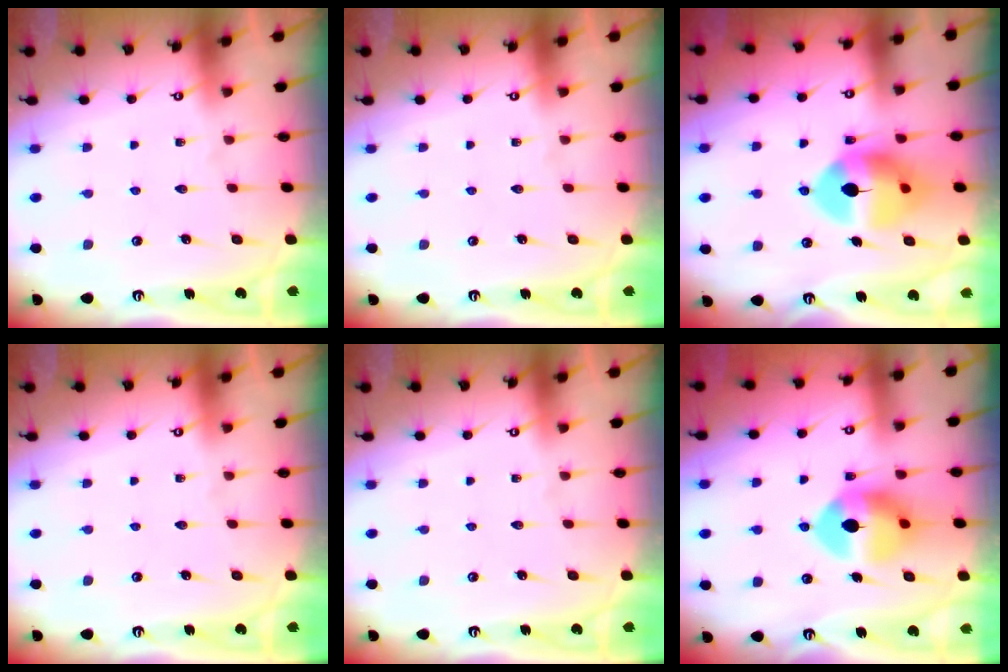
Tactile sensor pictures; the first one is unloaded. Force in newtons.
{"total": 0.0}
{"total": 12.2, "press": 12.1, "slide": 2.0}
{"total": 0.0}
{"total": 0.0}
{"total": 9.8, "press": 9.7, "slide": 1.3}